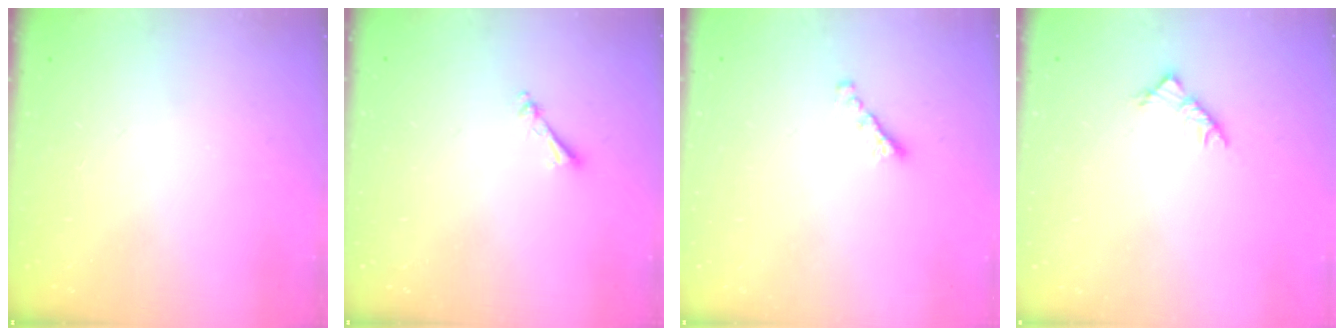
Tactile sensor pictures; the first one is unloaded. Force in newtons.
{"total": 2.5, "press": 2.5, "slide": 0.3}
{"total": 2.7, "press": 2.6, "slide": 0.8}
{"total": 4.1, "press": 3.9, "slide": 1.1}